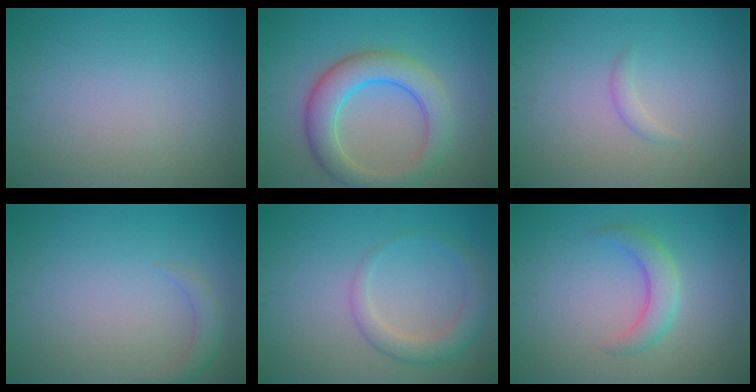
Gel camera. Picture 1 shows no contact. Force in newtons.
{"total": 5.9, "press": 5.9, "slide": 0.2}
{"total": 0.9, "press": 0.9, "slide": 0.0}
{"total": 1.5, "press": 1.4, "slide": 0.2}
{"total": 2.8, "press": 2.8, "slide": 0.2}
{"total": 2.7, "press": 2.7, "slide": 0.2}